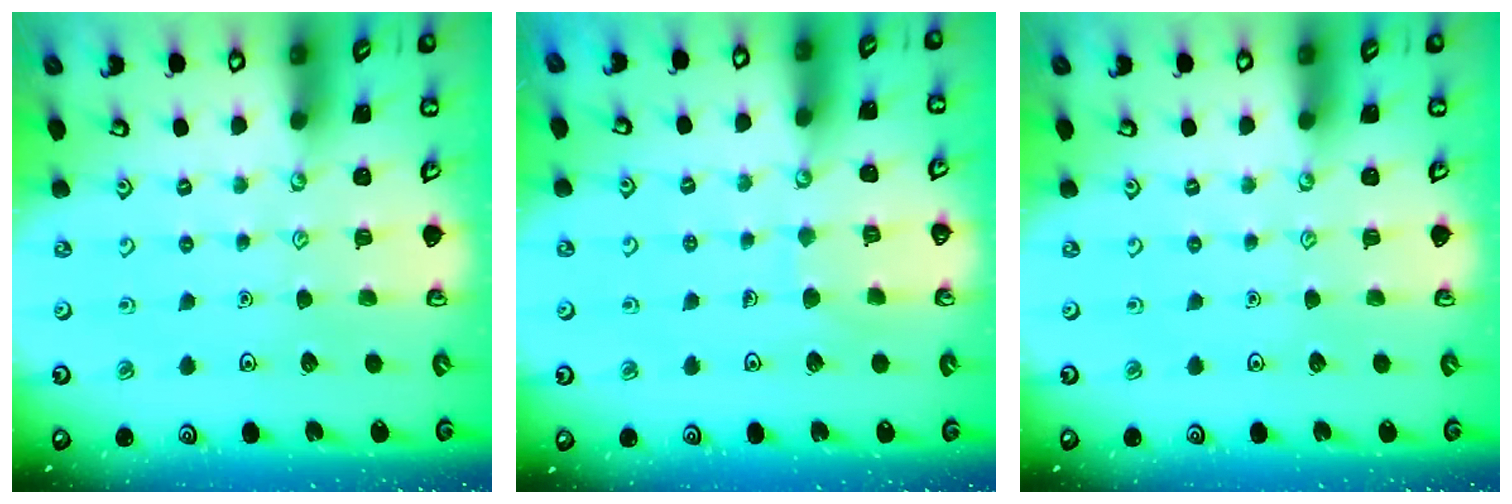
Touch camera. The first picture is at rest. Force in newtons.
{"total": 6.4, "press": 6.4, "slide": 0.5}
{"total": 0.0}